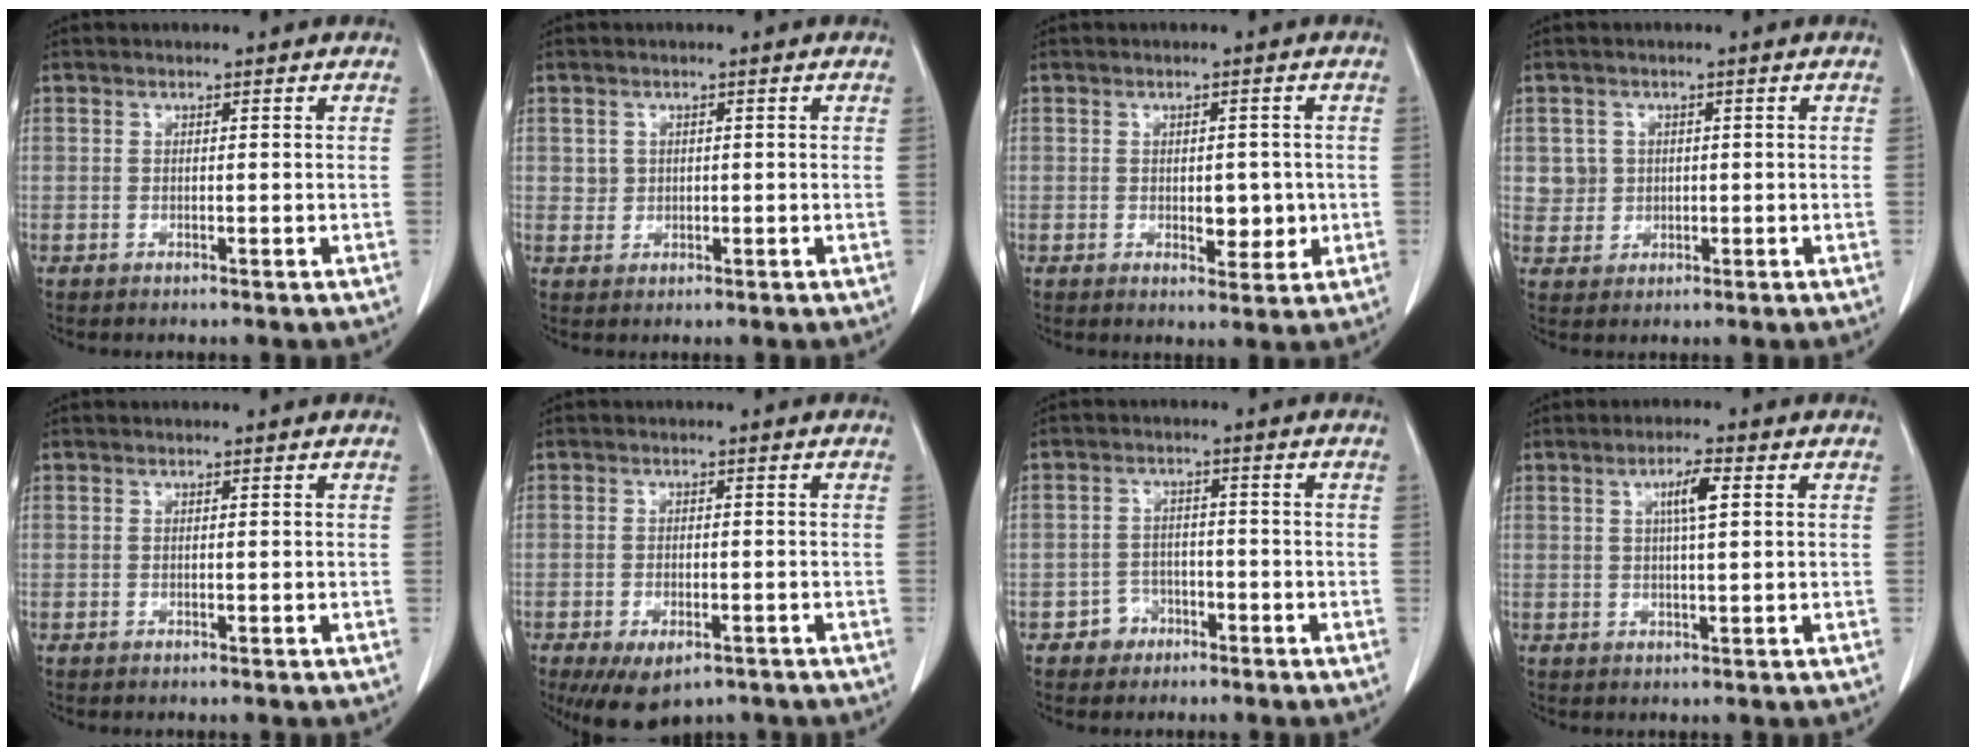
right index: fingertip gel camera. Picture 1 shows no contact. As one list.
[{"total": 1.6, "force": [0.3, 1.6, 0.3], "torque": [0.002, 0.001, 0.006]}, {"total": 4.4, "force": [-0.6, 2.4, 3.6], "torque": [-0.041, -0.002, -0.001]}, {"total": 3.1, "force": [0.6, 3.0, 0.2], "torque": [0.007, 0.004, 0.013]}, {"total": 0.0}, {"total": 7.9, "force": [-5.2, 3.8, 4.6], "torque": [-0.073, -0.007, -0.075]}, {"total": 3.5, "force": [-2.0, 2.9, 0.1], "torque": [0.004, 0.014, -0.033]}, {"total": 4.0, "force": [1.2, 0.4, 3.8], "torque": [-0.067, 0.003, 0.021]}]